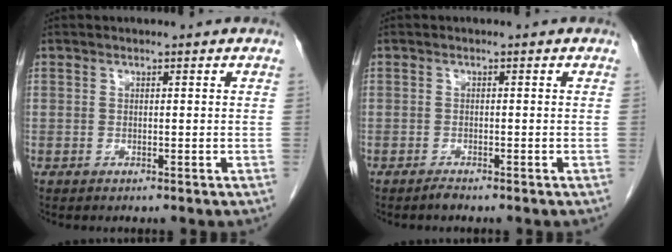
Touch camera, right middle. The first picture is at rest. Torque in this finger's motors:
{"motor_torque": [-0.01, 0.09, -0.01, 0.00]}